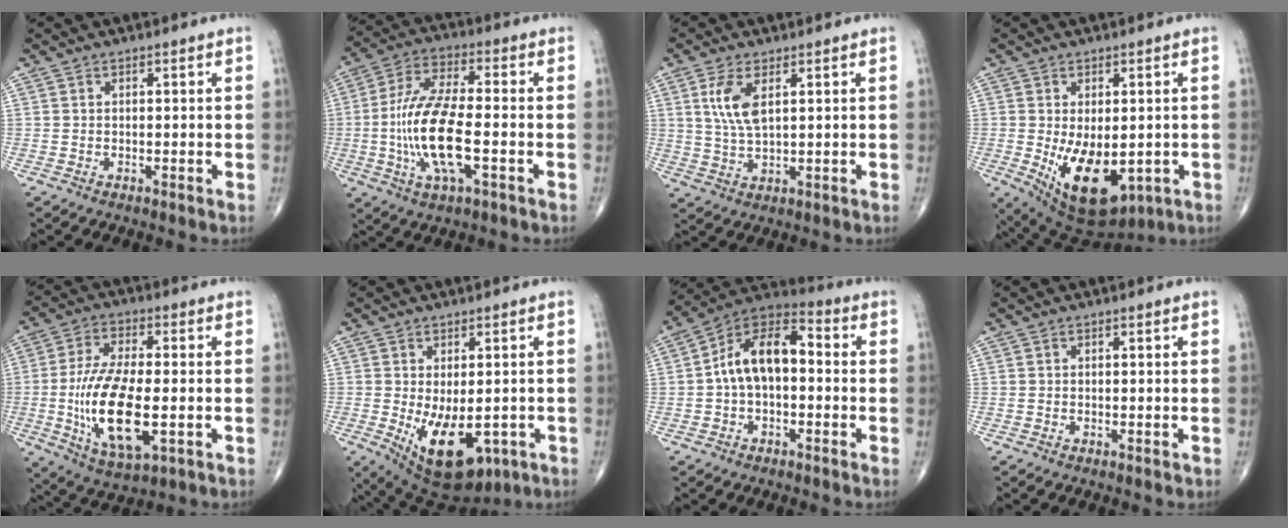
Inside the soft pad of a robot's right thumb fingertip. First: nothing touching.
{"total": 15.7, "force": [-2.9, 5.4, 14.4], "torque": [-0.299, 0.016, -0.057]}
{"total": 6.8, "force": [2.3, 2.9, 5.7], "torque": [-0.121, -0.008, 0.053]}
{"total": 13.8, "force": [-2.8, 7.6, 11.2], "torque": [-0.174, -0.016, -0.017]}
{"total": 16.7, "force": [-2.7, 6.7, 15.1], "torque": [-0.294, -0.006, -0.043]}
{"total": 13.9, "force": [-4.1, 7.4, 11.0], "torque": [-0.162, -0.011, -0.038]}
{"total": 12.6, "force": [-0.1, 7.2, 10.3], "torque": [-0.164, 0.044, -0.017]}
{"total": 0.0}